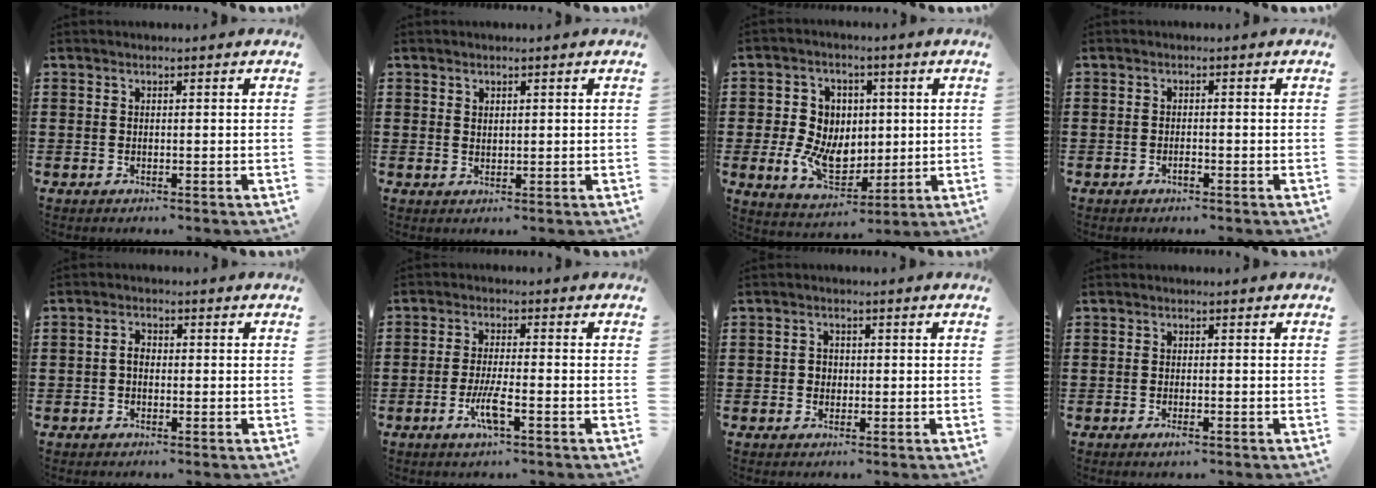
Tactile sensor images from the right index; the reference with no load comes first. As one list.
[{"total": 1.1, "force": [1.0, 0.4, 0.0], "torque": [0.000, 0.003, 0.019]}, {"total": 8.8, "force": [-0.3, 7.0, 5.4], "torque": [-0.127, 0.015, -0.007]}, {"total": 1.1, "force": [-0.7, 0.2, 0.9], "torque": [-0.019, -0.007, -0.010]}, {"total": 1.8, "force": [-0.3, 1.1, 1.3], "torque": [-0.033, 0.001, -0.008]}, {"total": 4.9, "force": [-2.2, 0.6, 4.4], "torque": [-0.094, -0.014, -0.042]}, {"total": 1.3, "force": [-0.1, 1.3, 0.3], "torque": [-0.009, 0.005, -0.004]}, {"total": 1.1, "force": [-0.6, 0.1, 1.0], "torque": [-0.019, -0.007, -0.009]}]